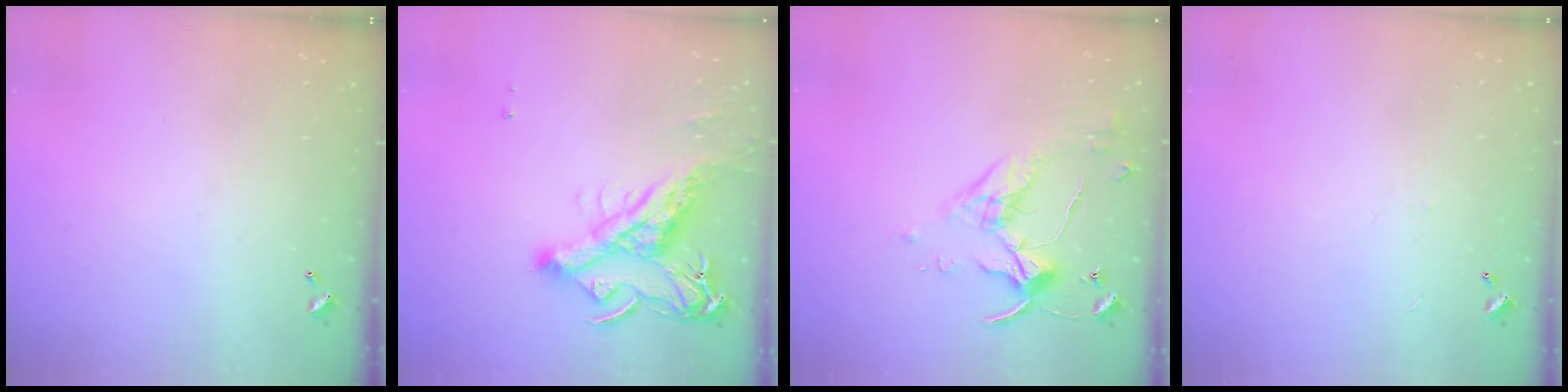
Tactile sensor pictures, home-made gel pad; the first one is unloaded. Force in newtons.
{"total": 11.1, "press": 10.9, "slide": 1.8}
{"total": 4.0, "press": 3.9, "slide": 0.6}
{"total": 1.5, "press": 1.4, "slide": 0.5}